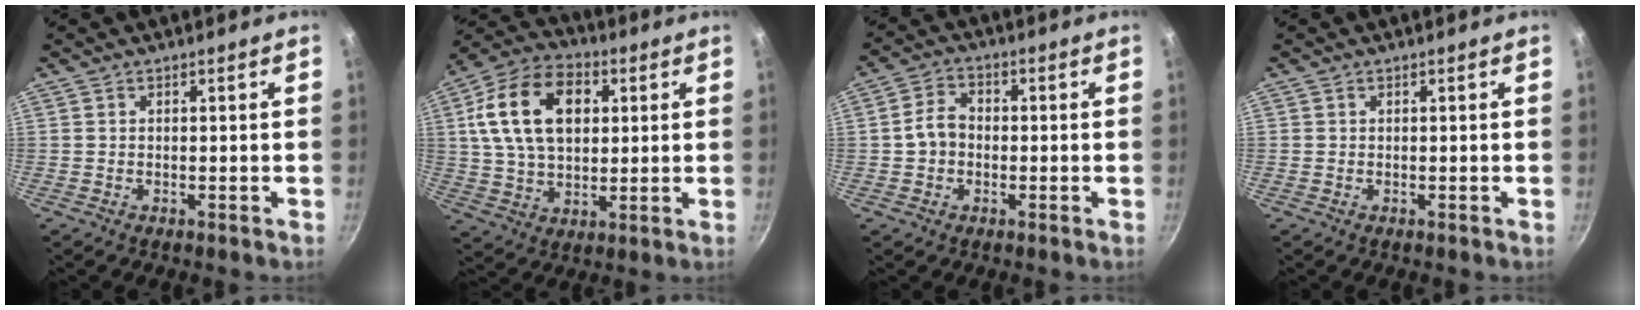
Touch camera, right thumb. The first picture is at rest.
{"total": 18.4, "force": [4.5, 12.3, 12.9], "torque": [-0.213, 0.008, 0.070]}
{"total": 5.4, "force": [-0.5, 4.4, 3.2], "torque": [-0.035, 0.020, -0.017]}
{"total": 0.0}